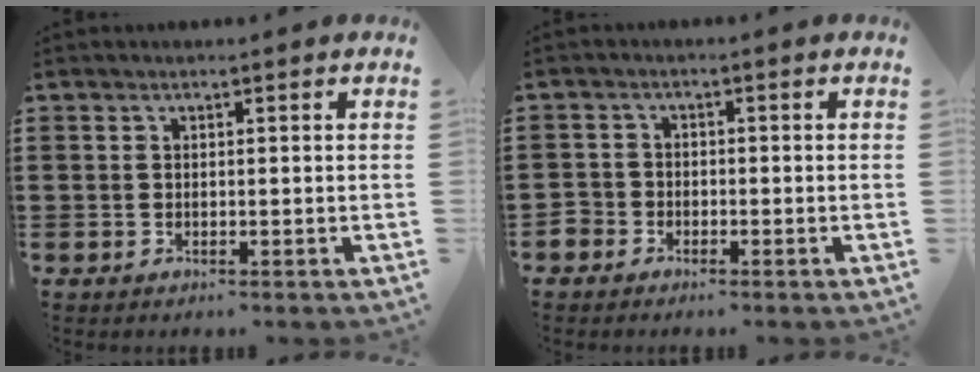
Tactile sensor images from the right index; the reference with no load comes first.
{"total": 2.3, "force": [-1.8, 1.5, 0.0], "torque": [-0.014, -0.001, -0.043]}